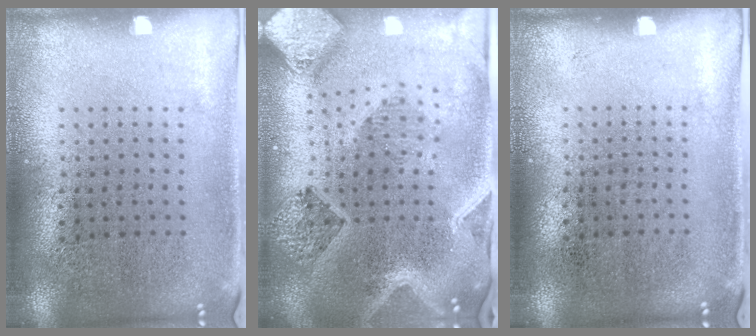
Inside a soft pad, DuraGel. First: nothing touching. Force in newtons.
{"total": 4.0, "press": 3.1, "slide": 2.6}
{"total": 0.0}